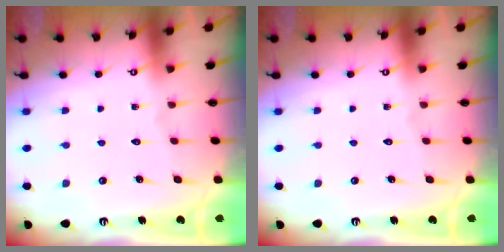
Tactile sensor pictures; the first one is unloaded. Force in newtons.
{"total": 0.0}